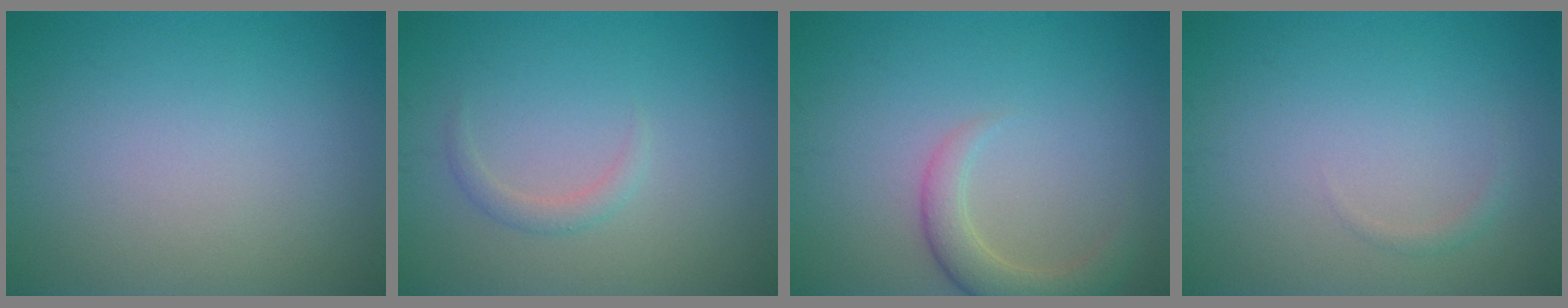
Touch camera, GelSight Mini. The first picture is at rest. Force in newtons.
{"total": 1.2, "press": 1.2, "slide": 0.1}
{"total": 3.3, "press": 3.3, "slide": 0.4}
{"total": 0.7, "press": 0.7, "slide": 0.0}